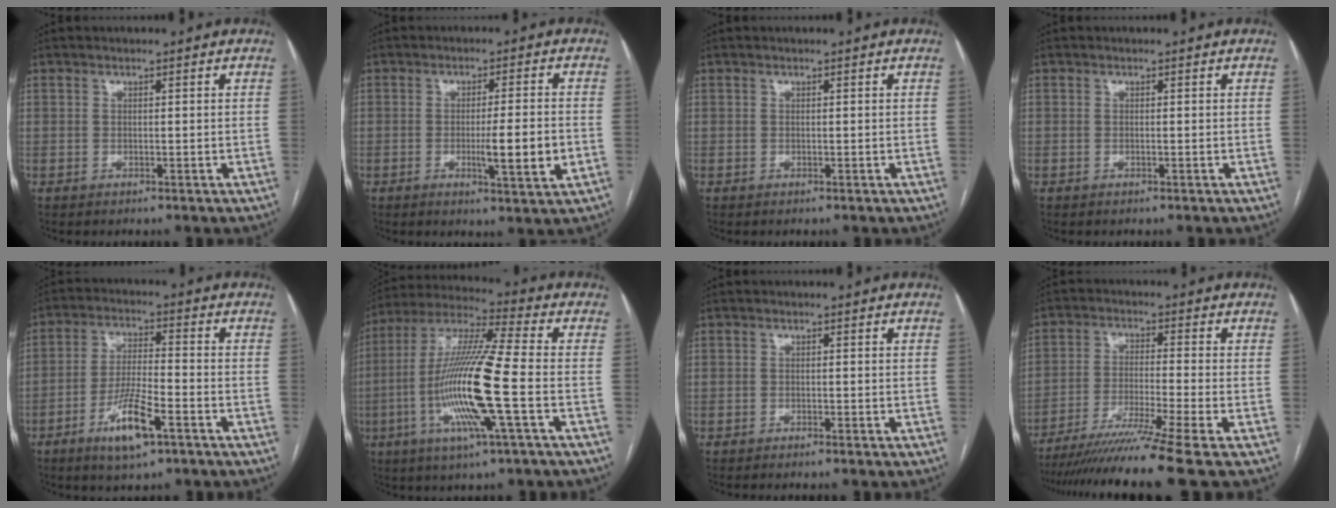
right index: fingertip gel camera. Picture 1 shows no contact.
{"total": 7.3, "force": [-1.8, 0.1, 7.1], "torque": [-0.107, -0.012, -0.027]}
{"total": 0.0}
{"total": 0.0}
{"total": 9.2, "force": [-4.9, 1.6, 7.6], "torque": [-0.150, -0.009, -0.086]}
{"total": 17.1, "force": [-4.1, 0.1, 16.6], "torque": [-0.336, -0.009, -0.086]}
{"total": 1.1, "force": [-0.9, -0.3, 0.6], "torque": [-0.008, 0.003, -0.015]}
{"total": 12.6, "force": [-10.0, -3.5, 6.9], "torque": [-0.103, -0.035, -0.165]}